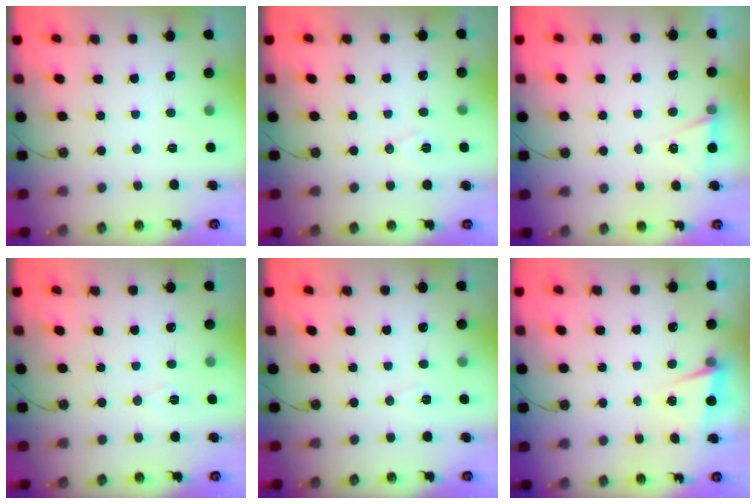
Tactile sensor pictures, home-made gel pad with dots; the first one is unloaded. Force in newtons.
{"total": 6.3, "press": 4.9, "slide": 4.0}
{"total": 4.9, "press": 2.2, "slide": 4.4}
{"total": 5.9, "press": 4.0, "slide": 4.4}
{"total": 5.6, "press": 3.4, "slide": 4.5}
{"total": 2.3, "press": 2.0, "slide": 1.1}